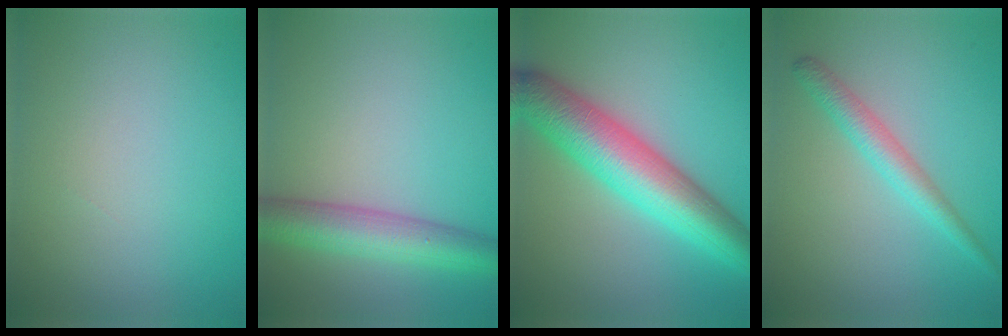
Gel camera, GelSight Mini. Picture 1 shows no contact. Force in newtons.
{"total": 5.7, "press": 5.7, "slide": 0.1}
{"total": 9.0, "press": 9.0, "slide": 0.2}
{"total": 2.6, "press": 2.6, "slide": 0.1}